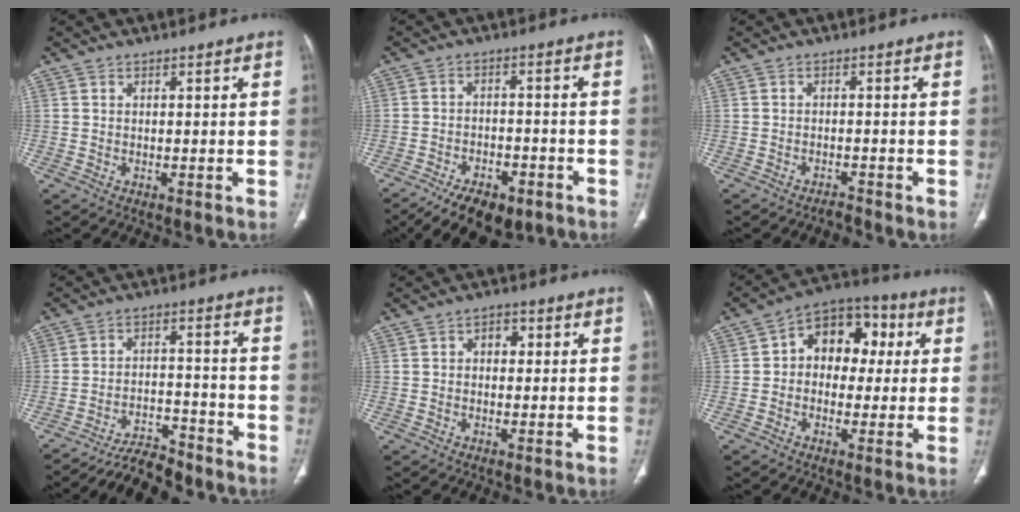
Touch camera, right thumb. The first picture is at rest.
{"total": 12.4, "force": [-8.4, 6.2, 6.7], "torque": [-0.093, 0.041, -0.128]}
{"total": 1.4, "force": [-1.4, 0.3, 0.3], "torque": [-0.008, 0.007, -0.023]}
{"total": 8.6, "force": [-7.9, 2.5, 2.0], "torque": [-0.031, 0.061, -0.132]}
{"total": 3.1, "force": [0.6, 2.2, 2.1], "torque": [-0.016, 0.008, 0.004]}
{"total": 11.8, "force": [1.8, 8.6, 7.9], "torque": [-0.067, 0.028, 0.014]}